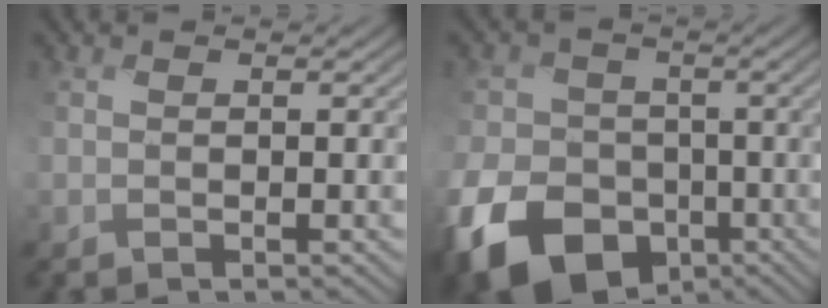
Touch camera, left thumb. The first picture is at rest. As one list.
[{"total": 13.8, "force": [-6.0, 10.5, 6.7], "torque": [-0.180, -0.045, -0.119]}]